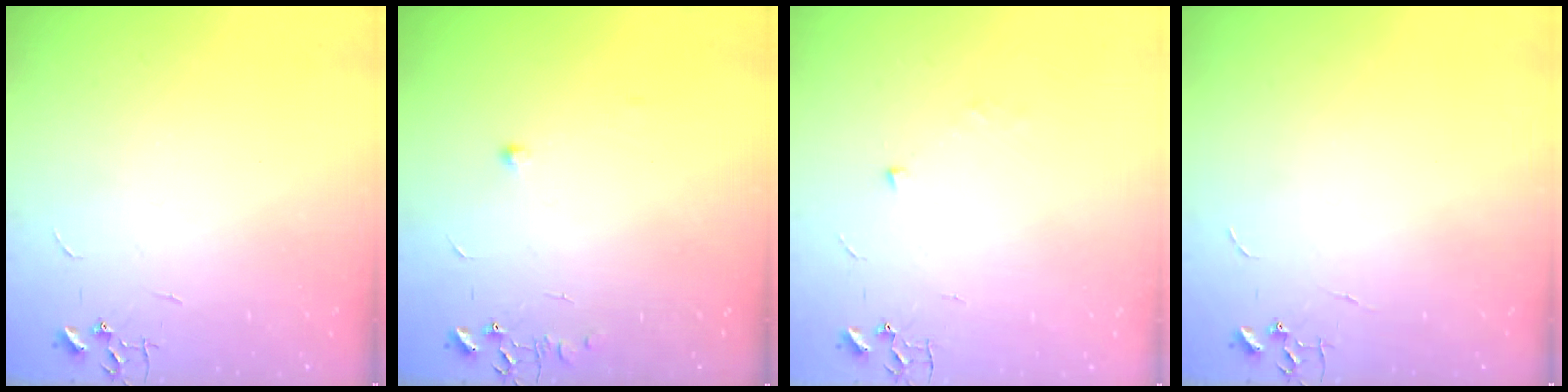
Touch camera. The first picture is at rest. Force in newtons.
{"total": 5.7, "press": 5.7, "slide": 0.7}
{"total": 4.3, "press": 4.2, "slide": 1.2}
{"total": 0.0}